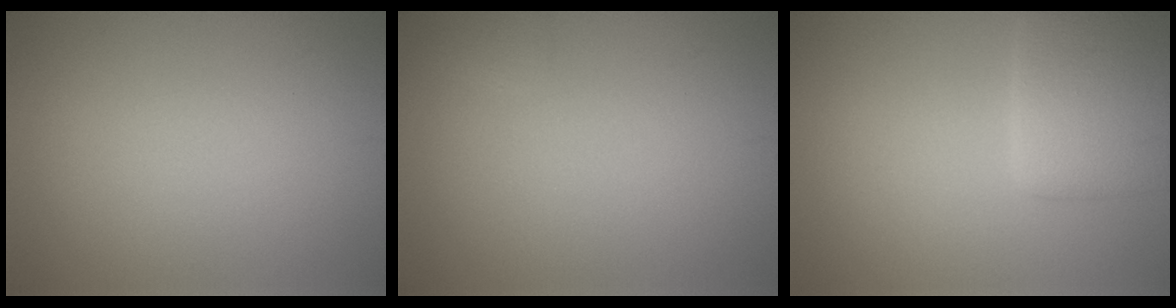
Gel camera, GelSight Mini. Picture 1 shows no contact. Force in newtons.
{"total": 0.6, "press": 0.6, "slide": 0.1}
{"total": 4.4, "press": 4.4, "slide": 0.2}